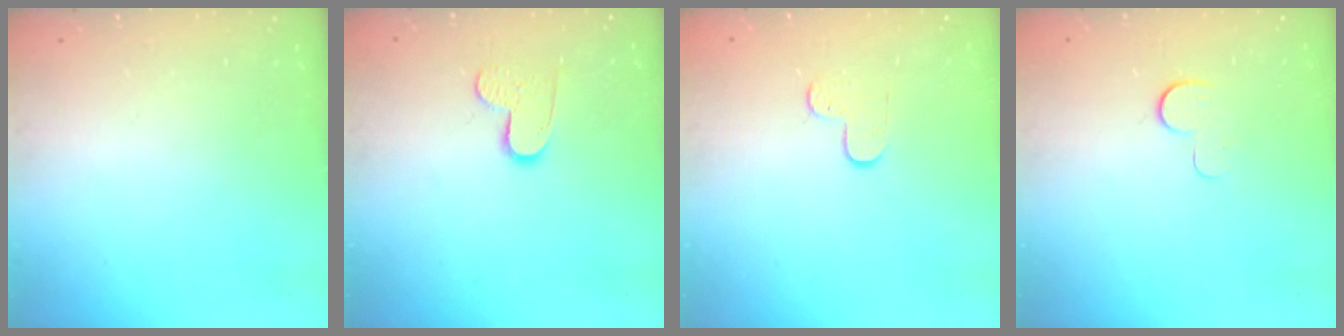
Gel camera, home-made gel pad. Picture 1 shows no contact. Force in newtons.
{"total": 8.0, "press": 8.0, "slide": 0.6}
{"total": 5.5, "press": 5.5, "slide": 0.5}
{"total": 7.6, "press": 7.5, "slide": 0.7}